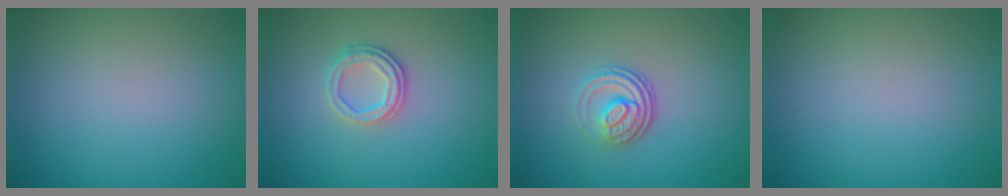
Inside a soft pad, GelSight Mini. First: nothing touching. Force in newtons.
{"total": 2.6, "press": 2.3, "slide": 1.3}
{"total": 3.6, "press": 2.5, "slide": 2.6}
{"total": 0.0}